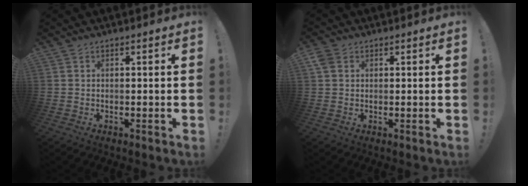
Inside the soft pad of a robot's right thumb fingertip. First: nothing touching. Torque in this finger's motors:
{"motor_torque": [0.10, 0.04, 0.26, 0.02, 0.02]}